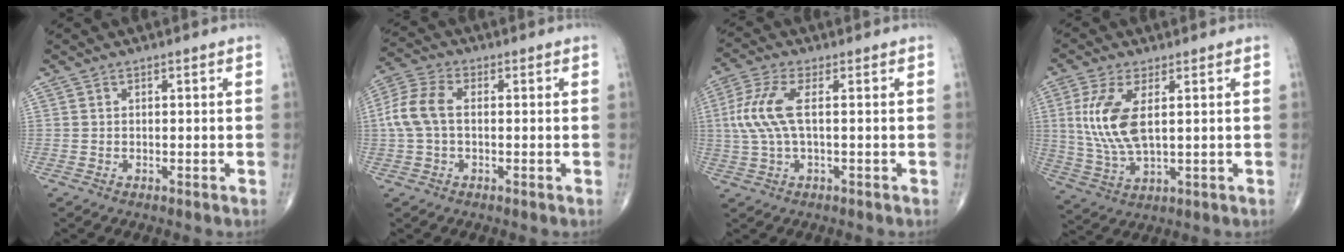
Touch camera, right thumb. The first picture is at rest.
{"total": 7.5, "force": [0.1, 4.6, 5.9], "torque": [-0.141, 0.021, -0.003]}
{"total": 7.7, "force": [1.1, 2.6, 7.2], "torque": [-0.198, 0.010, 0.021]}
{"total": 10.6, "force": [2.0, 4.5, 9.4], "torque": [-0.213, -0.008, 0.048]}